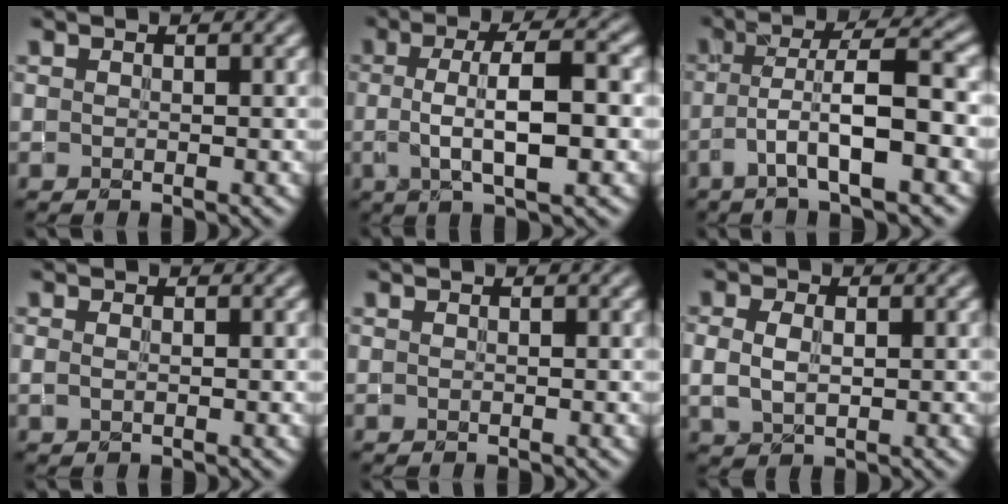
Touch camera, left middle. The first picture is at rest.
{"total": 6.5, "force": [-0.3, 1.6, 6.3], "torque": [-0.107, 0.002, -0.004]}
{"total": 6.5, "force": [-1.9, 1.2, 6.1], "torque": [-0.110, 0.012, -0.038]}
{"total": 0.7, "force": [0.0, 0.4, 0.6], "torque": [-0.014, -0.002, 0.001]}
{"total": 0.0}
{"total": 2.8, "force": [0.3, 2.0, 2.0], "torque": [-0.051, 0.000, 0.014]}